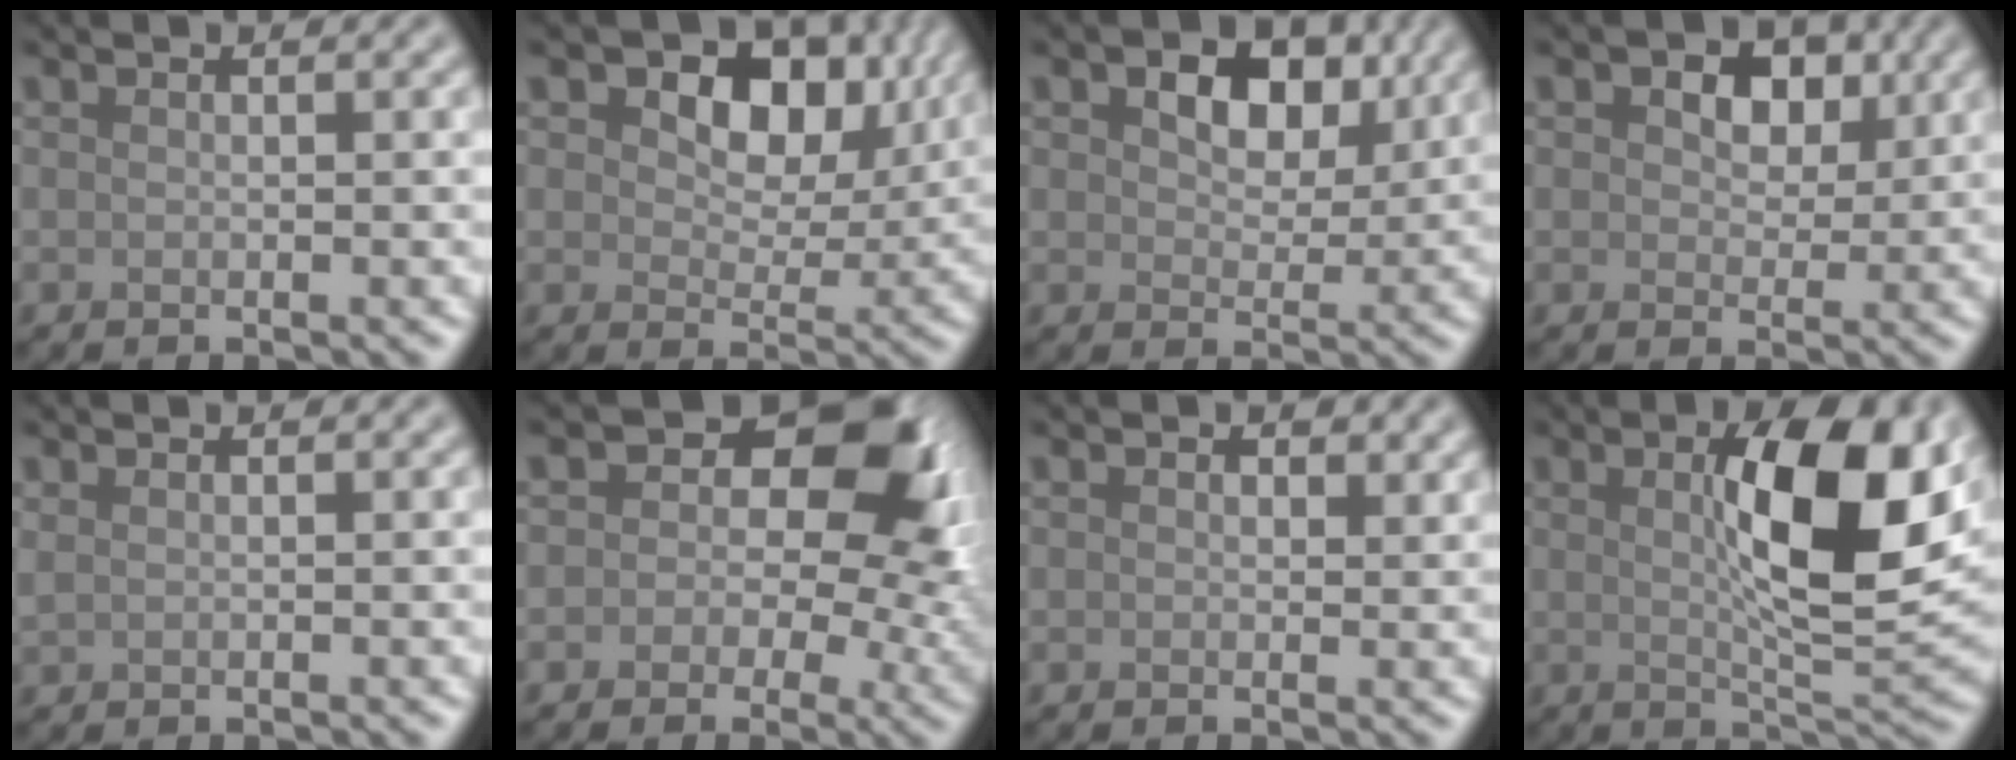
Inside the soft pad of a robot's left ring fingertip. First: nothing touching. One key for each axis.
{"total": 8.5, "fx": 3.3, "fy": 5.4, "fz": 5.7, "tx": -0.092, "ty": -0.005, "tz": 0.044}
{"total": 6.6, "fx": 2.7, "fy": 4.1, "fz": 4.4, "tx": -0.073, "ty": -0.003, "tz": 0.033}
{"total": 5.2, "fx": 2.2, "fy": 3.4, "fz": 3.3, "tx": -0.049, "ty": 0.003, "tz": 0.018}
{"total": 0.6, "fx": 0.5, "fy": 0.3, "fz": 0.3, "tx": -0.010, "ty": 0.000, "tz": 0.012}
{"total": 9.1, "fx": 2.2, "fy": 6.2, "fz": 6.3, "tx": -0.054, "ty": -0.003, "tz": 0.018}
{"total": 1.2, "fx": 0.7, "fy": 0.8, "fz": 0.5, "tx": -0.006, "ty": -0.002, "tz": 0.010}
{"total": 9.6, "fx": 1.9, "fy": 2.8, "fz": 8.9, "tx": -0.131, "ty": -0.002, "tz": 0.034}